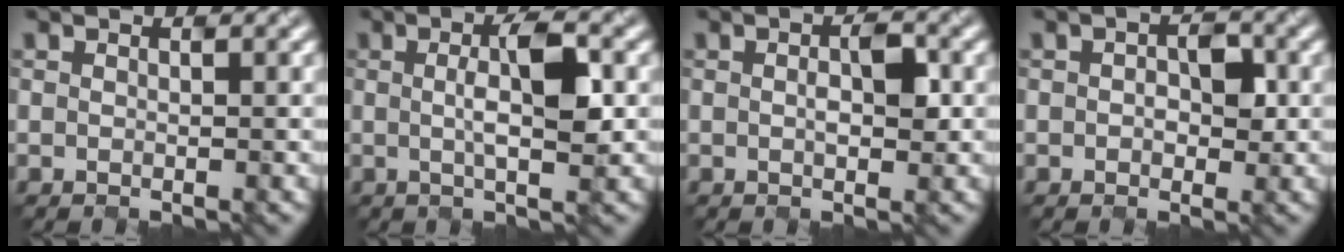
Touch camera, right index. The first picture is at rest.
{"total": 4.0, "force": [-0.2, 0.5, 4.0], "torque": [-0.078, 0.003, 0.014]}
{"total": 2.0, "force": [-0.1, 0.6, 1.9], "torque": [-0.042, -0.003, 0.015]}
{"total": 2.2, "force": [-0.1, 1.4, 1.7], "torque": [-0.036, 0.005, 0.013]}